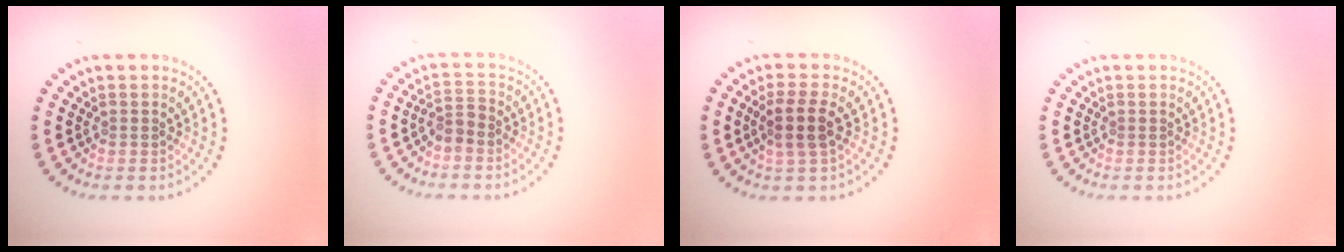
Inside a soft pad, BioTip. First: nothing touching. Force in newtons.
{"total": 1.6, "press": 1.4, "slide": 0.9}
{"total": 2.9, "press": 2.5, "slide": 1.4}
{"total": 0.0}